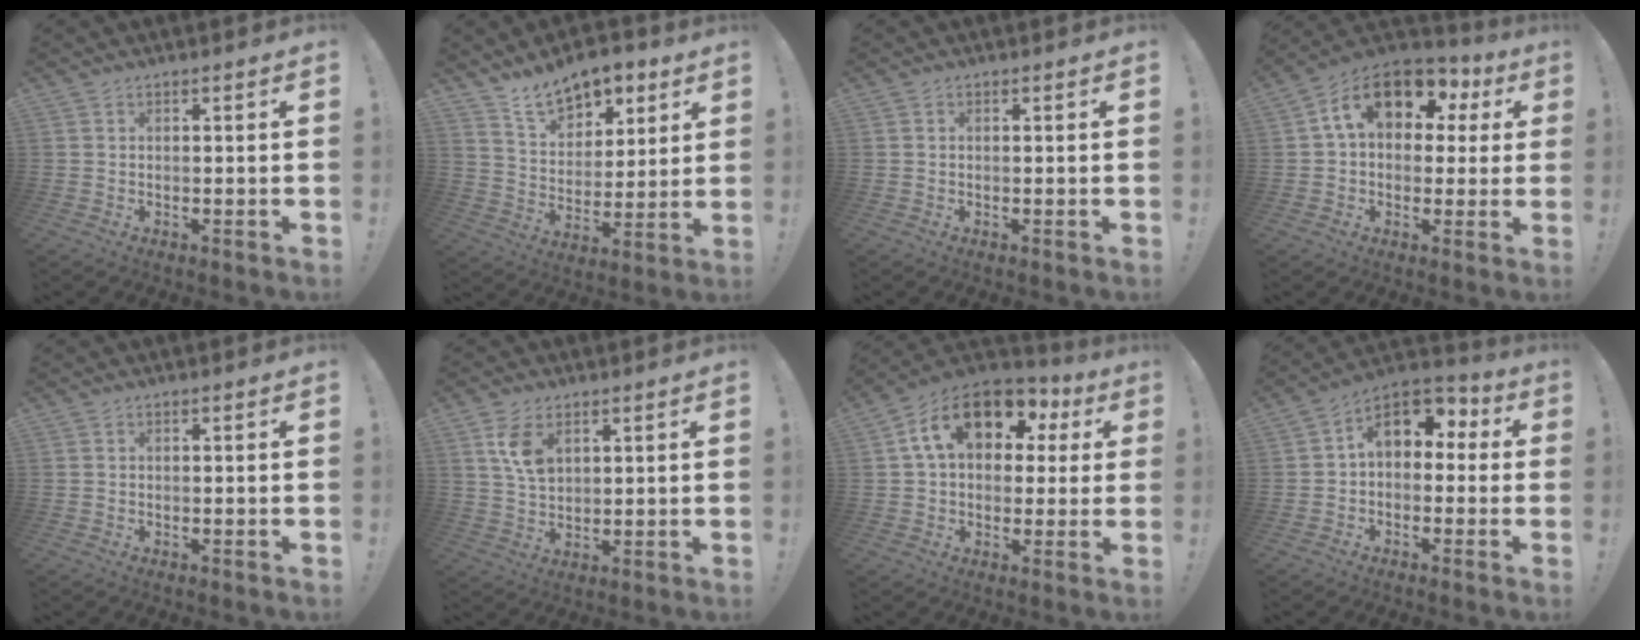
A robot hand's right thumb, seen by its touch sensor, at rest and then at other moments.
{"total": 12.5, "force": [9.6, 6.6, 4.7], "torque": [-0.076, -0.065, 0.178]}
{"total": 0.0}
{"total": 16.8, "force": [6.0, 10.5, 11.6], "torque": [-0.182, -0.007, 0.108]}
{"total": 0.0}
{"total": 8.0, "force": [3.7, 4.6, 5.3], "torque": [-0.077, -0.016, 0.069]}
{"total": 17.7, "force": [6.6, 11.2, 12.0], "torque": [-0.193, -0.008, 0.119]}
{"total": 10.9, "force": [2.7, 7.4, 7.6], "torque": [-0.104, -0.003, 0.053]}